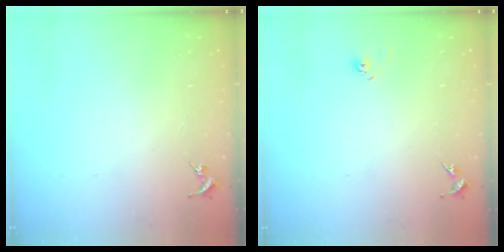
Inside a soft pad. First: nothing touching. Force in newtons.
{"total": 4.0, "press": 4.0, "slide": 0.8}